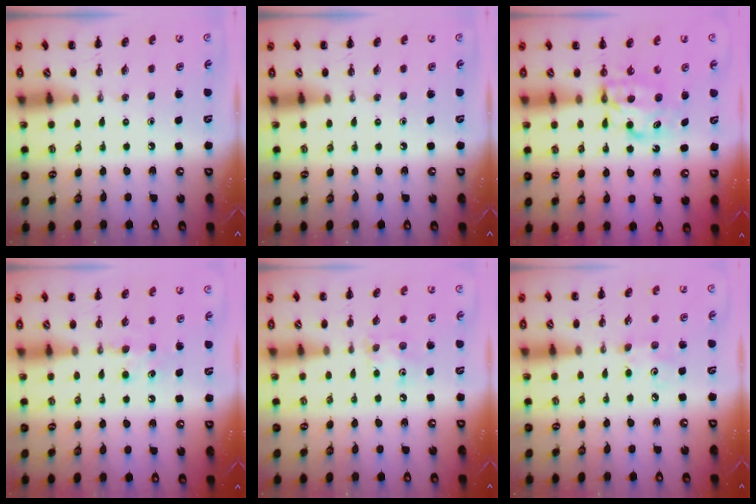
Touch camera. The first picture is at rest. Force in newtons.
{"total": 0.0}
{"total": 6.4, "press": 6.4, "slide": 0.2}
{"total": 6.5, "press": 6.3, "slide": 1.7}
{"total": 7.7, "press": 7.5, "slide": 1.3}
{"total": 3.7, "press": 3.6, "slide": 1.0}